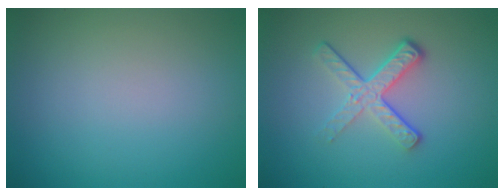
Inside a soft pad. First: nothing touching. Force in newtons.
{"total": 4.2, "press": 2.7, "slide": 3.3}